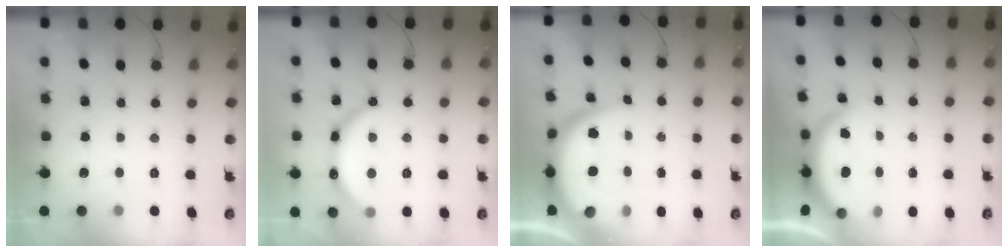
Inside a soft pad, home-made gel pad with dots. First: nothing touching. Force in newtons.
{"total": 8.2, "press": 8.0, "slide": 1.8}
{"total": 9.4, "press": 9.4, "slide": 0.8}
{"total": 3.9, "press": 3.9, "slide": 0.2}